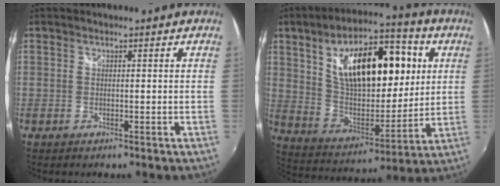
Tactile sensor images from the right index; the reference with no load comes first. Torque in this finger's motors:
{"motor_torque": [1.34, 0.79, 1.05, 0.21]}